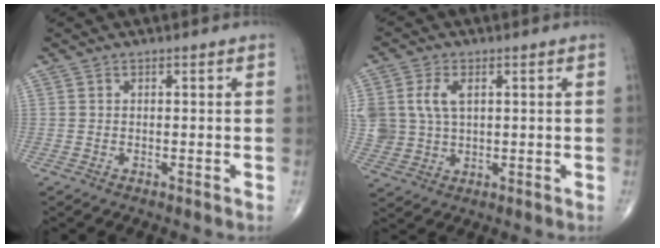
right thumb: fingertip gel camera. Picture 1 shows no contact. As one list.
[{"total": 9.8, "force": [2.2, 6.7, 6.8], "torque": [-0.154, -0.002, 0.051]}]